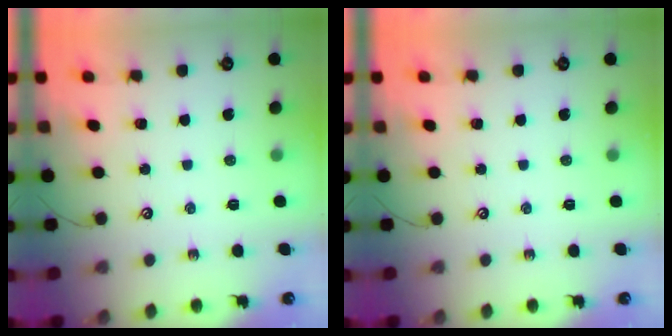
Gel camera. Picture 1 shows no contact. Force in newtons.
{"total": 0.0}